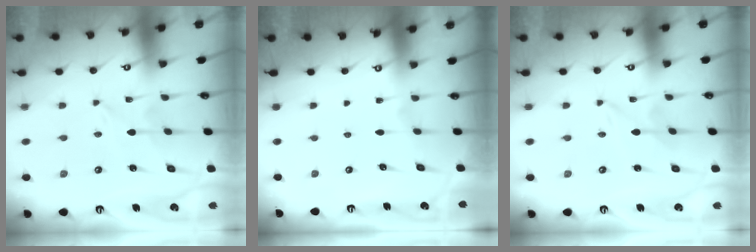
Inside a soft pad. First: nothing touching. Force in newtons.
{"total": 0.0}
{"total": 0.0}